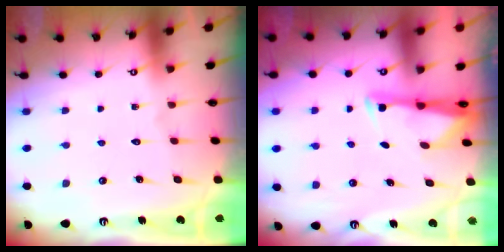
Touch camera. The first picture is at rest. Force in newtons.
{"total": 3.0, "press": 2.9, "slide": 0.4}